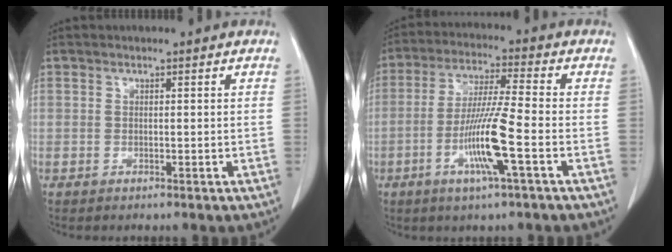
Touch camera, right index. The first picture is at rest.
{"total": 7.3, "force": [-2.4, -0.2, 6.8], "torque": [-0.131, -0.007, -0.047]}